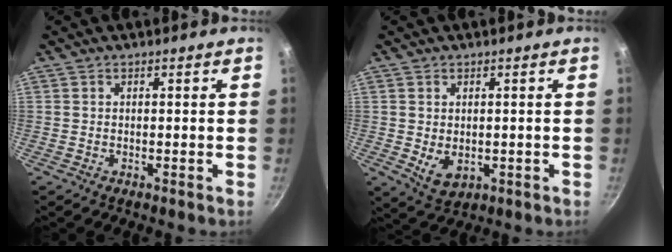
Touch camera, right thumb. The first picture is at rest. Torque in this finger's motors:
{"motor_torque": [-0.39, 0.42, -0.04, 0.00, -0.01]}